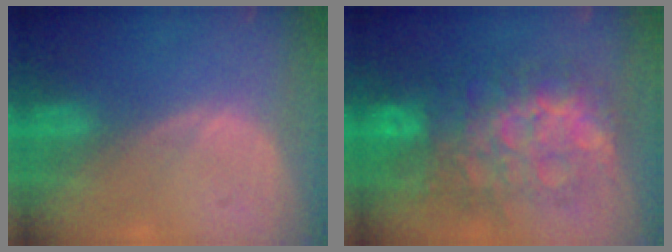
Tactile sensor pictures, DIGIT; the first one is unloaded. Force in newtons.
{"total": 12.1, "press": 12.0, "slide": 1.2}